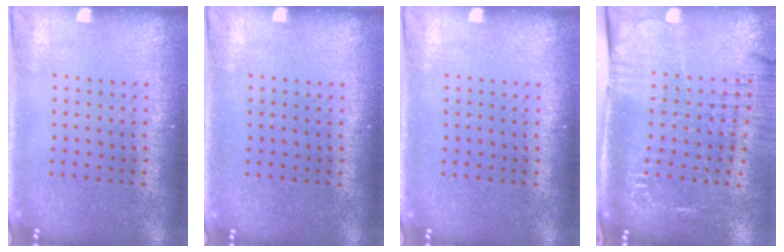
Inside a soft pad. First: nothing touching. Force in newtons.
{"total": 0.0}
{"total": 0.0}
{"total": 2.1, "press": 1.9, "slide": 0.9}